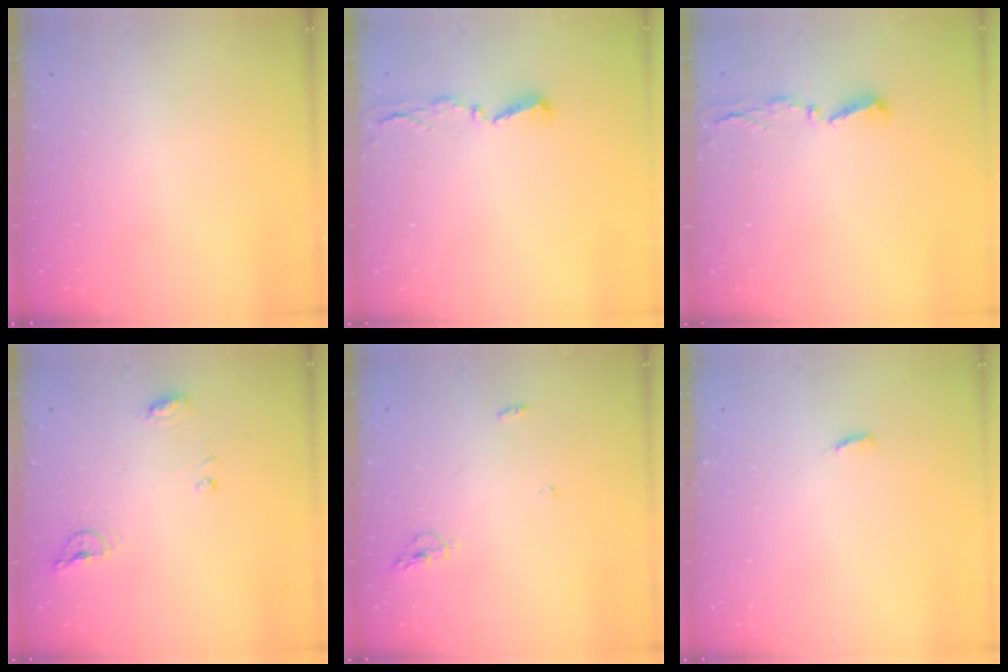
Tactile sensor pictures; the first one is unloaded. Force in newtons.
{"total": 4.0, "press": 4.0, "slide": 0.4}
{"total": 4.0, "press": 4.0, "slide": 0.4}
{"total": 7.4, "press": 7.4, "slide": 0.5}
{"total": 5.0, "press": 4.9, "slide": 0.2}
{"total": 2.6, "press": 2.6, "slide": 0.3}